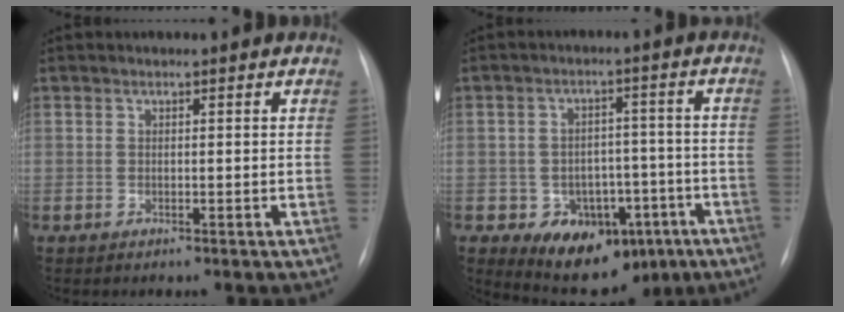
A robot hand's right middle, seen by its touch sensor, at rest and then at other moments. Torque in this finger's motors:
{"motor_torque": [0.24, -0.40, 0.17, 0.02]}